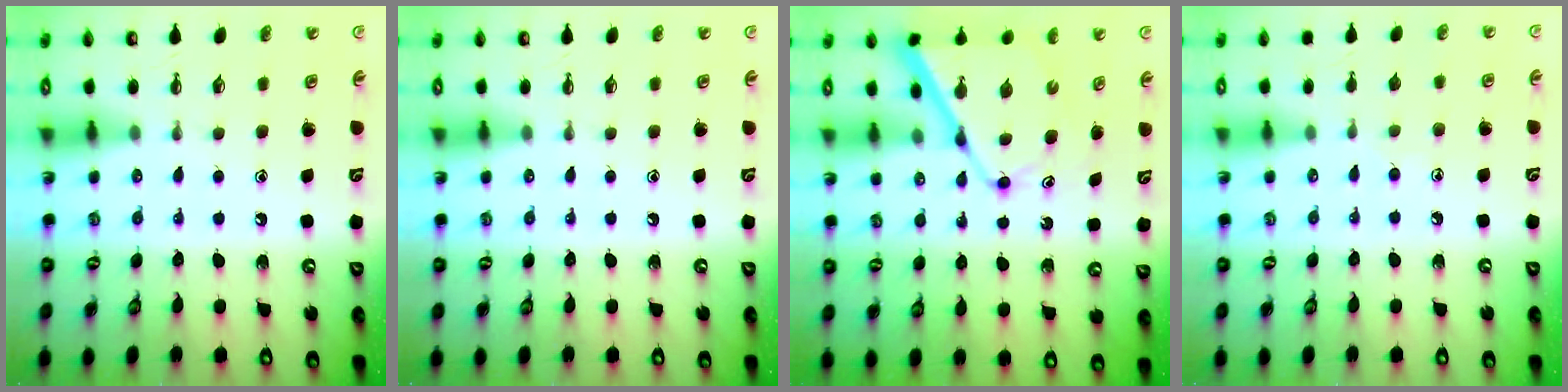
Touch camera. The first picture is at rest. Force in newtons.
{"total": 0.0}
{"total": 11.6, "press": 11.5, "slide": 1.0}
{"total": 5.3, "press": 5.2, "slide": 0.5}